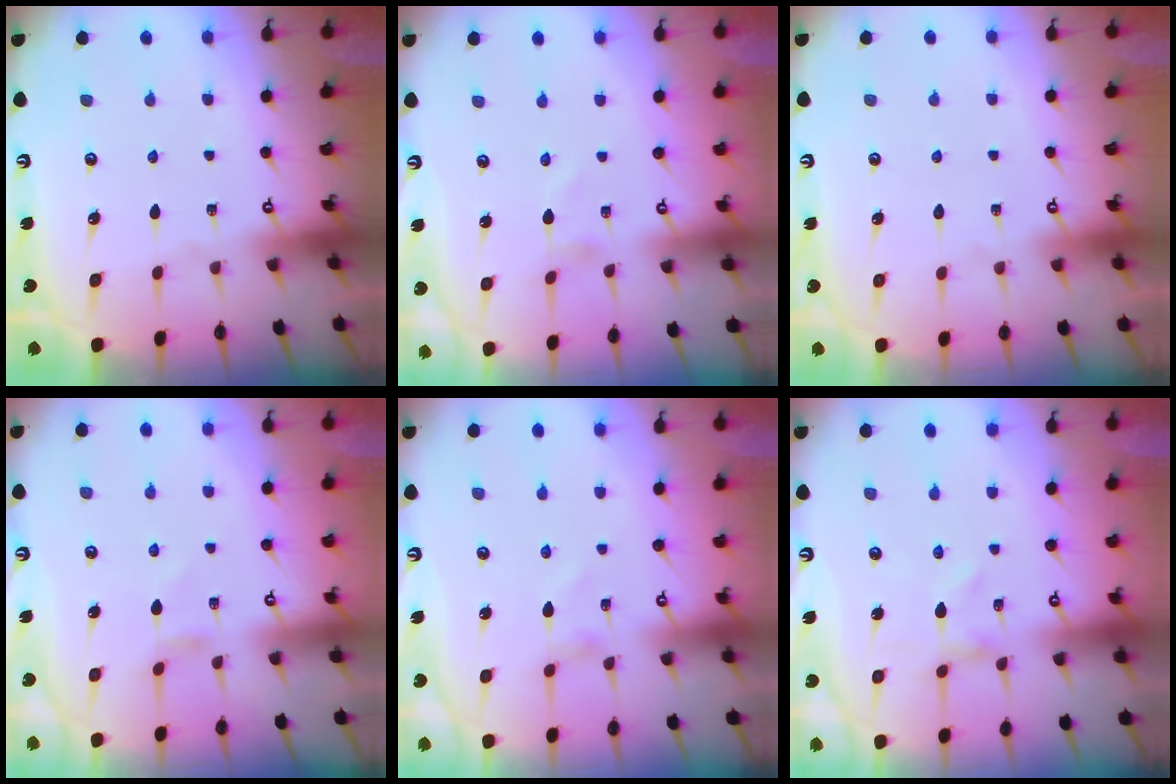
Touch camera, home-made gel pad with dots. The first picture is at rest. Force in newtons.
{"total": 0.0}
{"total": 1.6, "press": 1.6, "slide": 0.1}
{"total": 2.6, "press": 2.6, "slide": 0.3}
{"total": 0.0}
{"total": 0.5, "press": 0.5, "slide": 0.2}